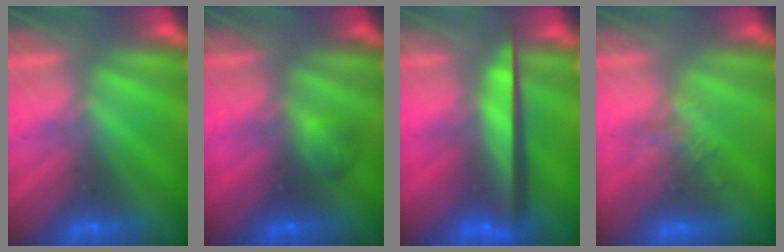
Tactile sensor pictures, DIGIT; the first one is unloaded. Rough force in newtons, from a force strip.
{"total": 2.0}
{"total": 9.6}
{"total": 3.8}